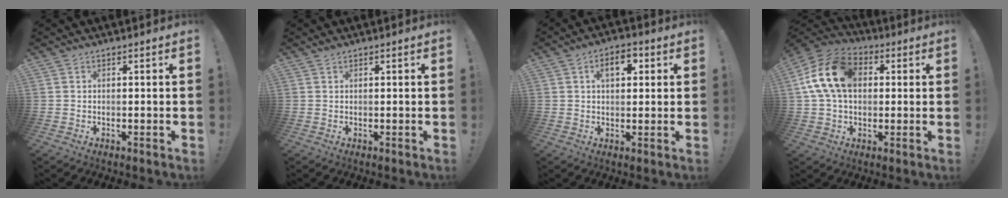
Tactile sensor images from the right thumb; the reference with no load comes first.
{"total": 0.6, "force": [0.5, 0.1, 0.3], "torque": [0.002, -0.003, 0.009]}
{"total": 6.4, "force": [2.0, 3.7, 4.8], "torque": [-0.060, 0.001, 0.027]}
{"total": 17.2, "force": [3.6, 12.1, 11.6], "torque": [-0.203, 0.012, 0.069]}